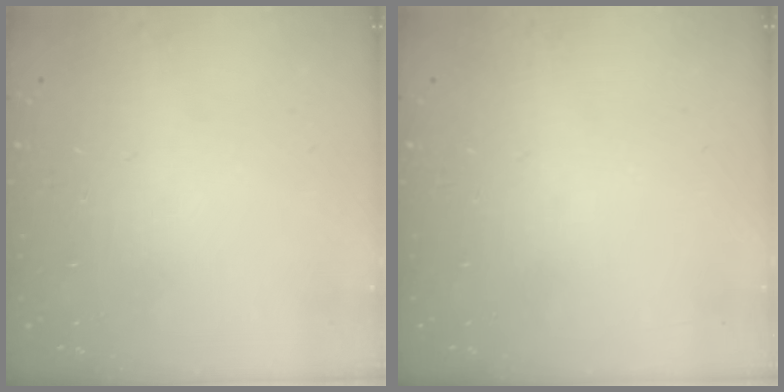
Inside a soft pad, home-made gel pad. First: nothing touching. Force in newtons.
{"total": 0.0}